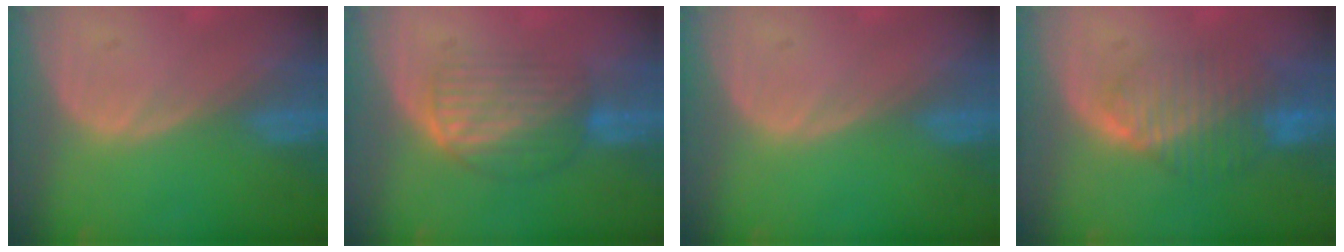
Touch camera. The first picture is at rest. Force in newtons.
{"total": 6.2, "press": 6.1, "slide": 1.4}
{"total": 0.0}
{"total": 8.4, "press": 7.2, "slide": 4.2}